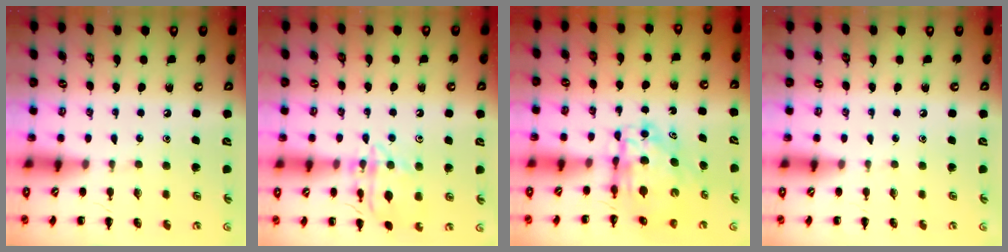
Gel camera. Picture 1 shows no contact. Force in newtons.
{"total": 13.7, "press": 13.7, "slide": 0.4}
{"total": 6.8, "press": 6.6, "slide": 1.5}
{"total": 0.0}